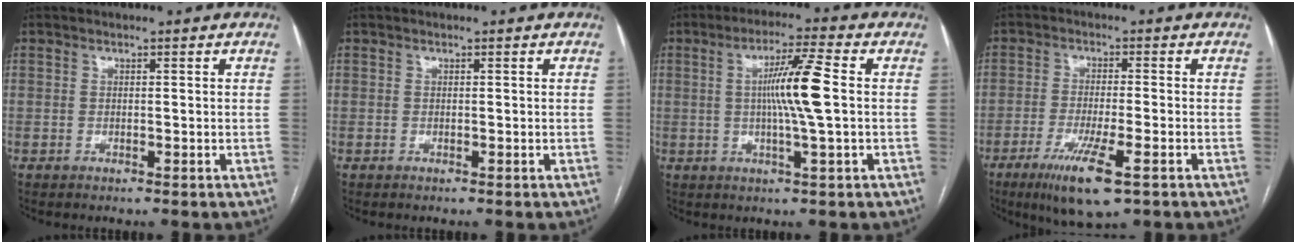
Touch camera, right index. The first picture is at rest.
{"total": 0.0}
{"total": 8.5, "force": [0.5, -0.7, 8.5], "torque": [-0.151, 0.000, 0.006]}
{"total": 9.3, "force": [-5.0, 1.2, 7.7], "torque": [-0.143, -0.024, -0.081]}